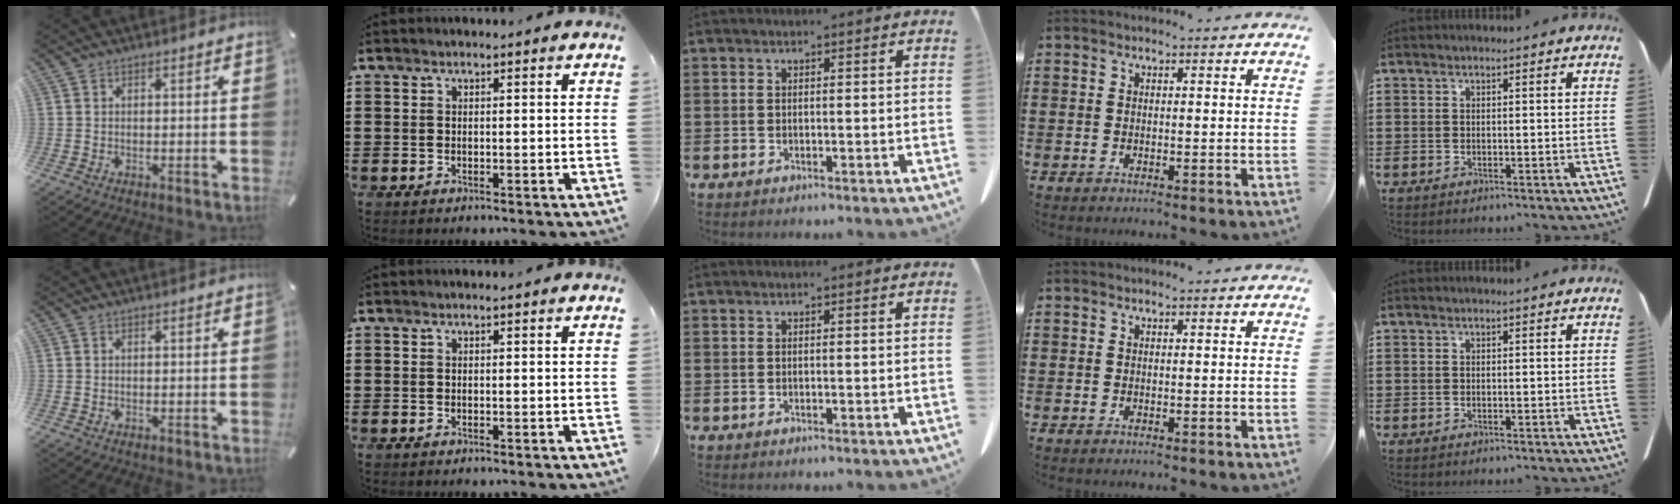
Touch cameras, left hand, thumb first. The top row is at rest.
{}